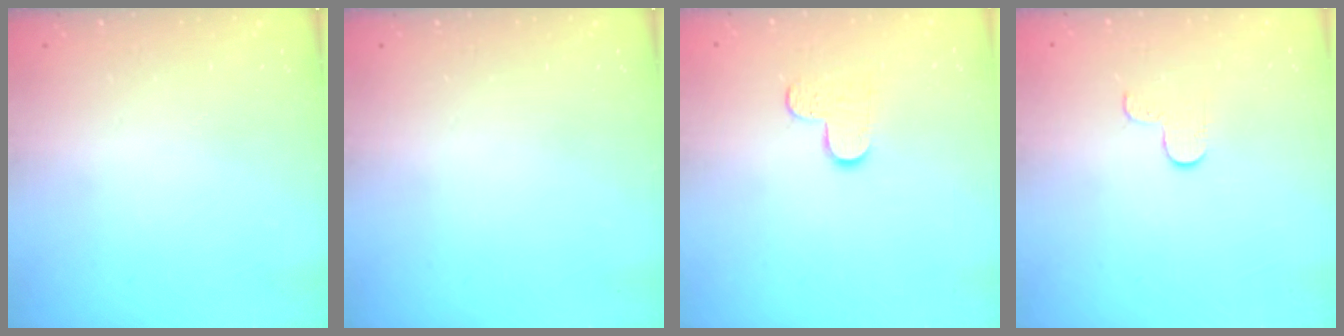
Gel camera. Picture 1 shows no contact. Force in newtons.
{"total": 0.0}
{"total": 5.3, "press": 5.3, "slide": 0.3}
{"total": 2.7, "press": 2.6, "slide": 0.4}